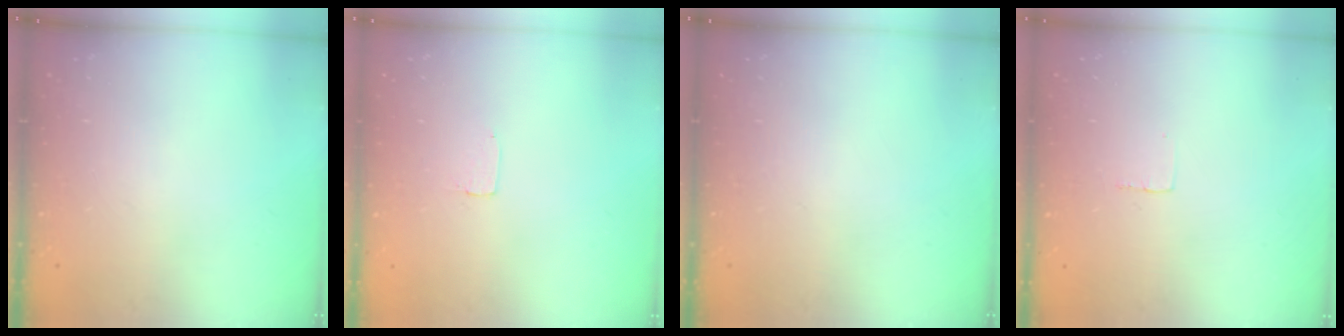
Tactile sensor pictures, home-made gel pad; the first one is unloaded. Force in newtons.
{"total": 1.7, "press": 1.7, "slide": 0.1}
{"total": 0.0}
{"total": 2.4, "press": 2.4, "slide": 0.1}